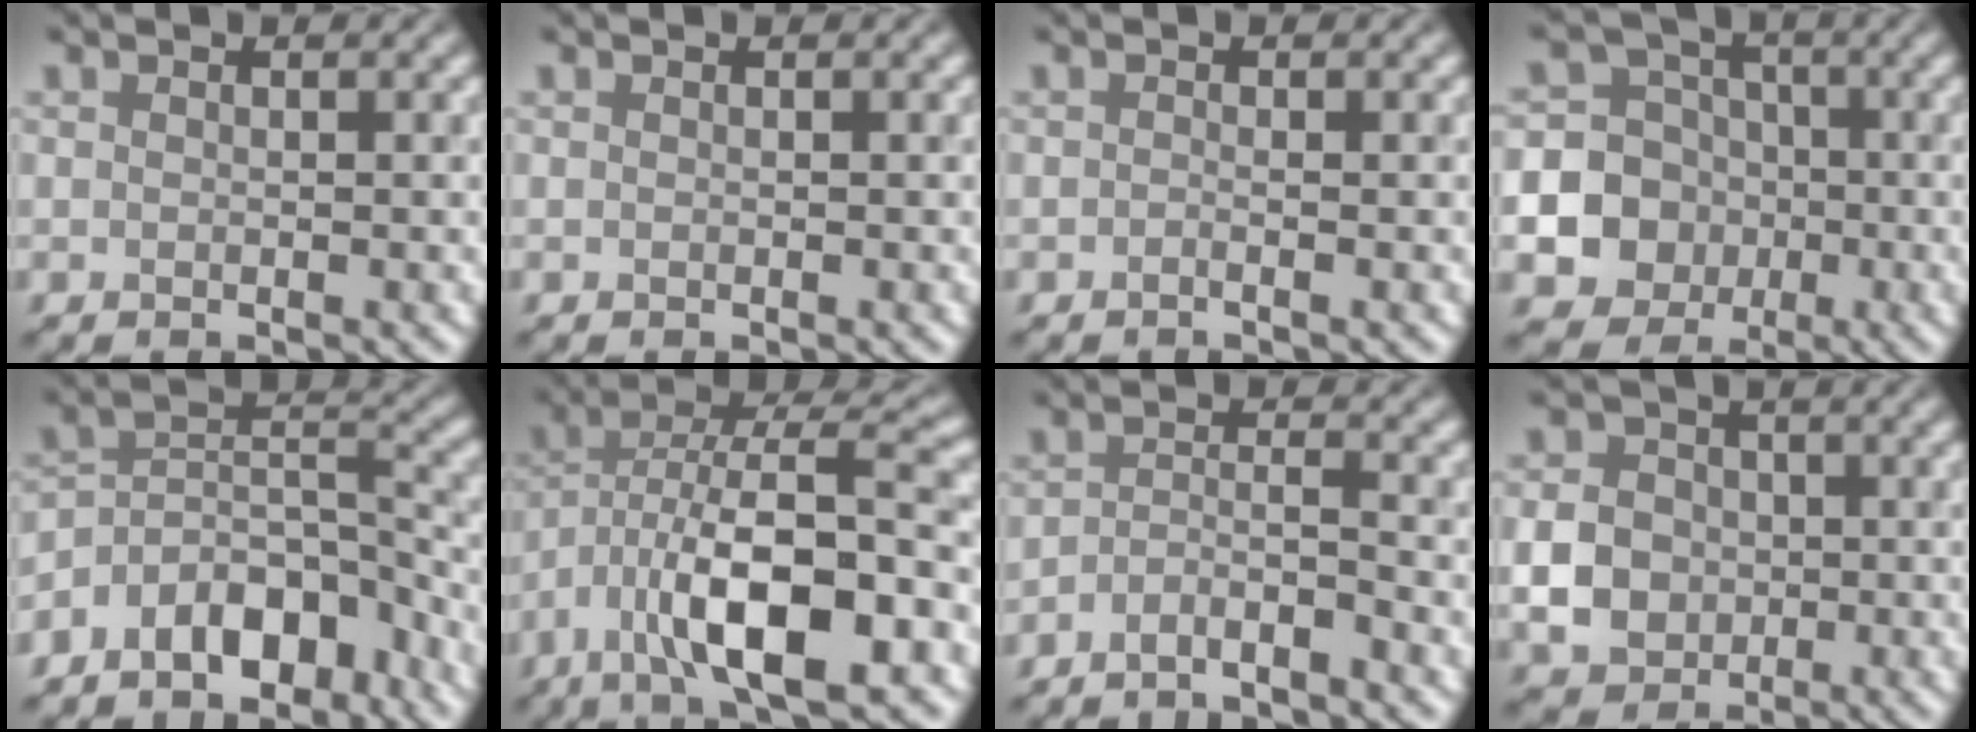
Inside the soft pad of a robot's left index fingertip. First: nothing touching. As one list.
[{"total": 0.0}, {"total": 0.6, "force": [-0.4, 0.1, 0.5], "torque": [-0.009, -0.002, -0.007]}, {"total": 14.0, "force": [-3.7, 13.2, 2.8], "torque": [-0.103, -0.024, -0.081]}, {"total": 6.9, "force": [-4.5, 3.7, 3.6], "torque": [-0.044, 0.007, -0.093]}, {"total": 11.7, "force": [-4.8, 3.8, 9.9], "torque": [-0.165, 0.011, -0.085]}, {"total": 2.4, "force": [-1.8, 0.4, 1.4], "torque": [-0.026, 0.000, -0.042]}, {"total": 4.8, "force": [-0.9, 4.1, 2.3], "torque": [-0.049, 0.001, -0.023]}]